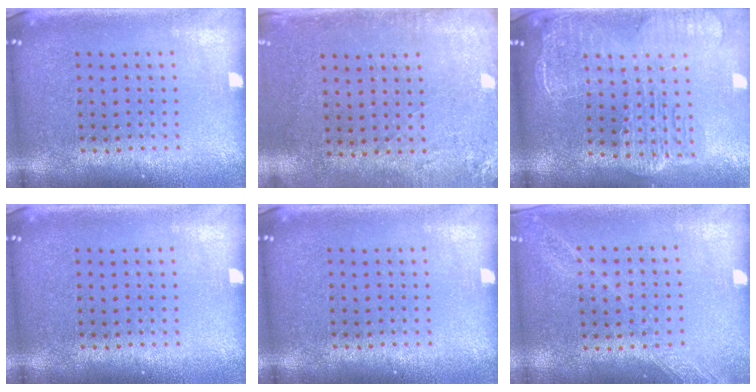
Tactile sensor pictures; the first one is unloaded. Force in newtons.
{"total": 2.8, "press": 2.3, "slide": 1.6}
{"total": 2.7, "press": 2.3, "slide": 1.4}
{"total": 0.0}
{"total": 0.0}
{"total": 1.2, "press": 1.1, "slide": 0.1}